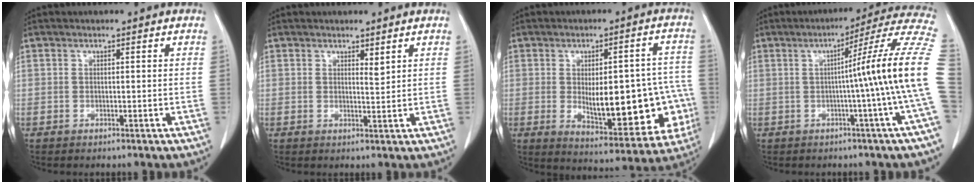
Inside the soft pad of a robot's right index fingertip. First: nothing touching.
{"total": 1.3, "force": [0.9, 0.2, 0.9], "torque": [-0.017, -0.009, 0.016]}
{"total": 18.6, "force": [-2.9, 7.0, 17.0], "torque": [-0.182, 0.024, -0.006]}
{"total": 15.5, "force": [-1.1, -2.8, 15.2], "torque": [-0.183, 0.014, -0.027]}